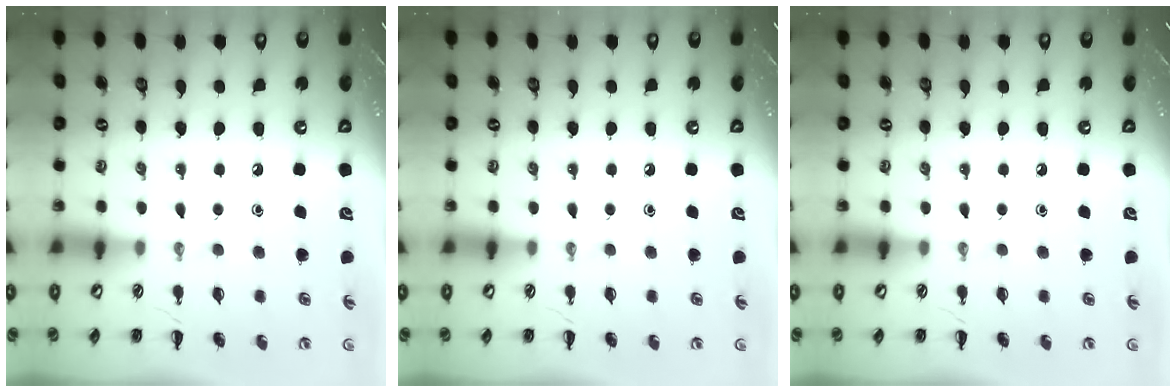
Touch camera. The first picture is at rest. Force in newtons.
{"total": 0.0}
{"total": 0.0}